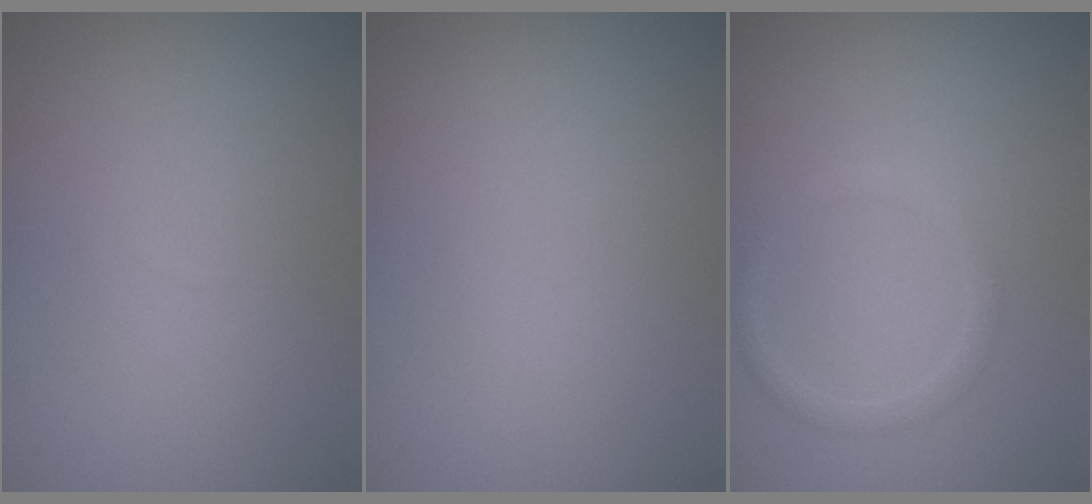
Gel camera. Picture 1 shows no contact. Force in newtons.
{"total": 0.0}
{"total": 1.3, "press": 1.3, "slide": 0.1}